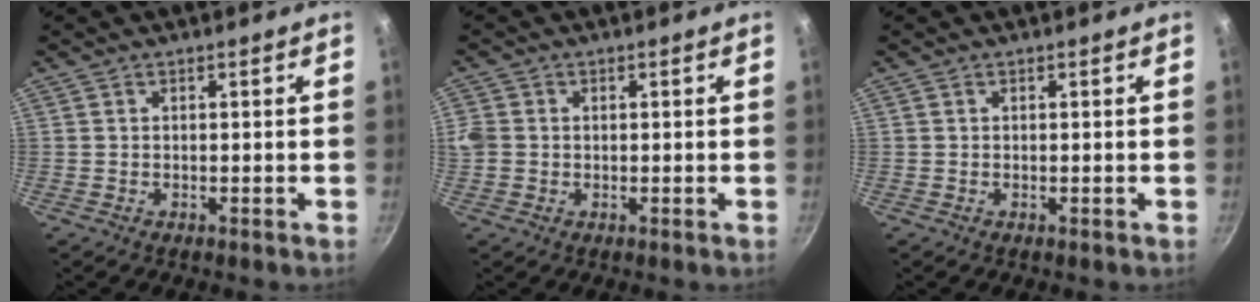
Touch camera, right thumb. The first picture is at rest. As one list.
[{"total": 3.8, "force": [0.0, 3.3, 1.8], "torque": [-0.035, 0.003, -0.003]}, {"total": 0.0}]